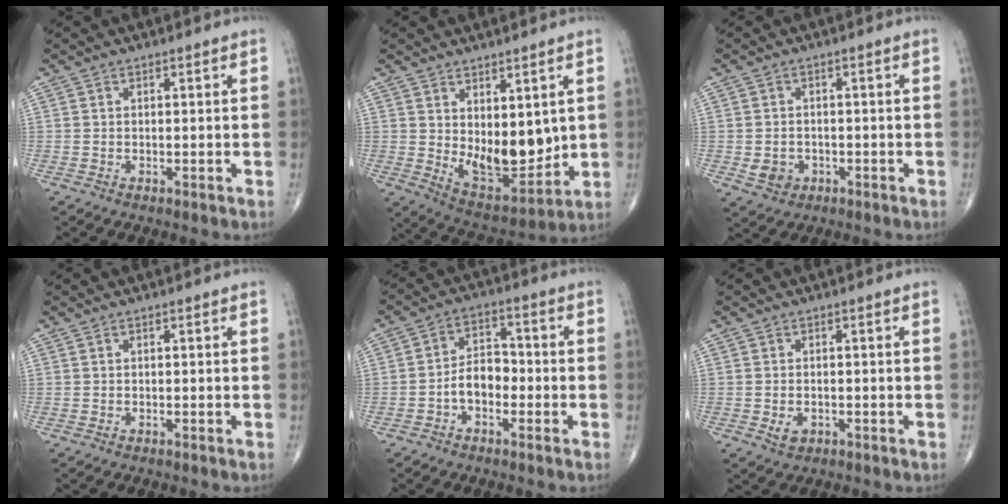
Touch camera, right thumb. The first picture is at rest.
{"total": 12.3, "force": [1.7, 6.6, 10.2], "torque": [-0.117, -0.038, 0.053]}
{"total": 3.6, "force": [-1.0, 3.1, 1.6], "torque": [-0.016, 0.004, -0.009]}
{"total": 0.0}
{"total": 6.3, "force": [-2.1, 4.1, 4.2], "torque": [-0.053, 0.033, -0.048]}
{"total": 2.4, "force": [-0.8, 1.7, 1.5], "torque": [-0.020, 0.002, -0.007]}